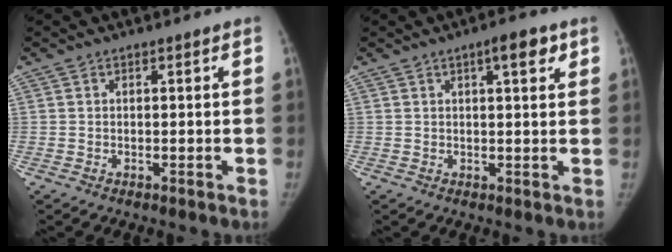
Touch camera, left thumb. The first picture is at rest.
{"total": 4.4, "force": [2.2, 1.3, 3.6], "torque": [-0.041, -0.005, 0.028]}